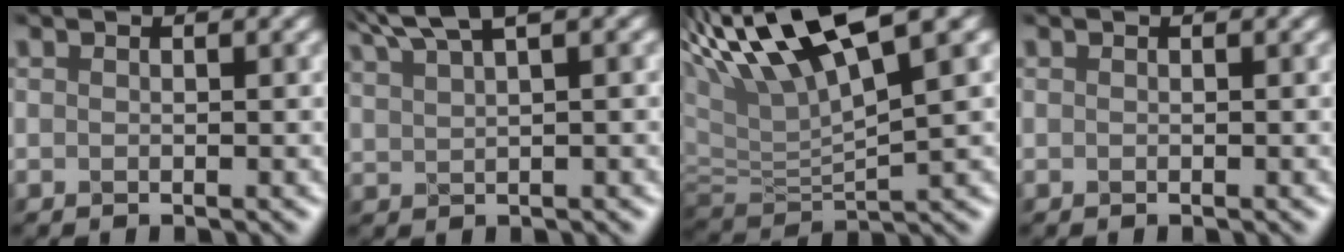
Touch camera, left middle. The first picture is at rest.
{"total": 3.9, "force": [3.2, 0.3, 2.1], "torque": [-0.053, 0.021, 0.073]}
{"total": 10.6, "force": [5.1, 2.5, 9.0], "torque": [-0.196, 0.028, 0.112]}
{"total": 0.0}